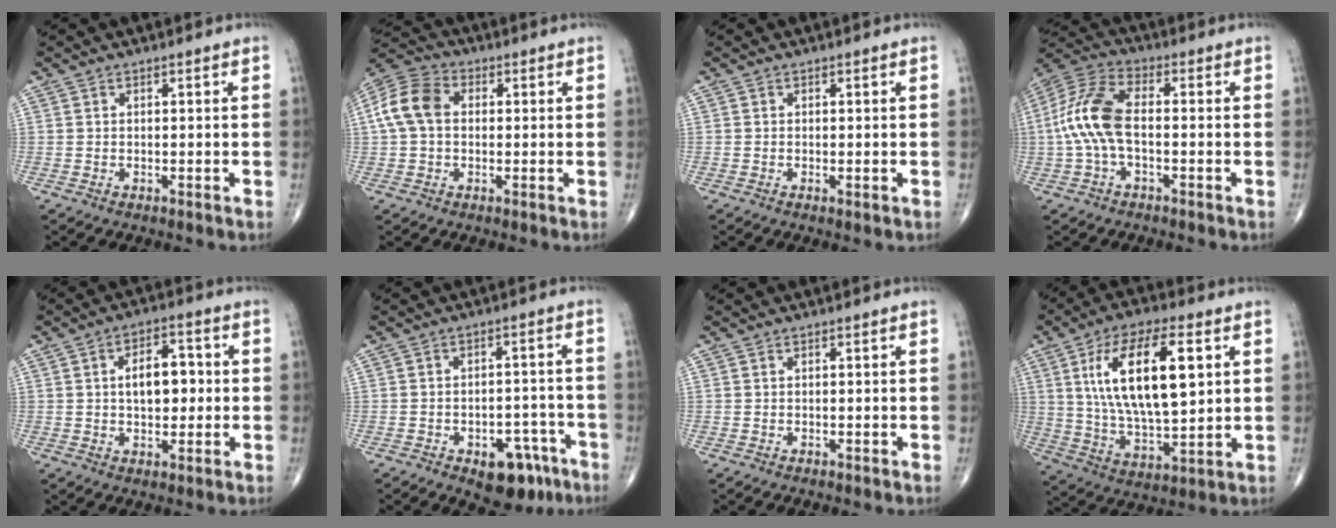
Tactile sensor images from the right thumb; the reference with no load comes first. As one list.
[{"total": 9.7, "force": [1.0, 6.9, 6.7], "torque": [-0.136, 0.029, 0.010]}, {"total": 0.6, "force": [-0.1, 0.2, 0.6], "torque": [-0.013, -0.003, -0.001]}, {"total": 11.7, "force": [-1.1, 5.7, 10.1], "torque": [-0.229, 0.031, -0.029]}, {"total": 8.4, "force": [0.6, 4.8, 6.9], "torque": [-0.087, 0.013, 0.007]}, {"total": 9.9, "force": [-5.6, 5.6, 5.9], "torque": [-0.045, 0.043, -0.067]}, {"total": 0.0}, {"total": 20.0, "force": [5.4, 8.2, 17.4], "torque": [-0.299, -0.012, 0.098]}]